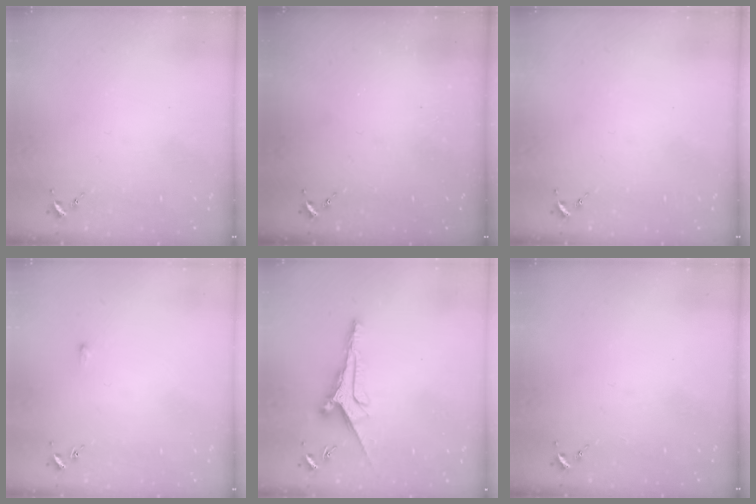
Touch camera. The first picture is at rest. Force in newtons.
{"total": 0.0}
{"total": 0.0}
{"total": 2.7, "press": 2.7, "slide": 0.6}
{"total": 10.5, "press": 10.5, "slide": 0.3}
{"total": 0.0}